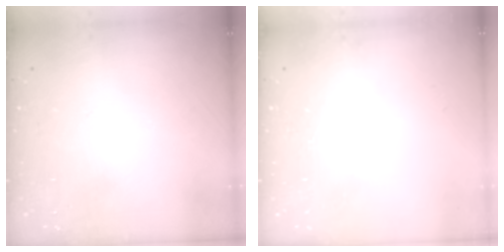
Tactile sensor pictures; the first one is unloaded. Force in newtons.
{"total": 0.0}